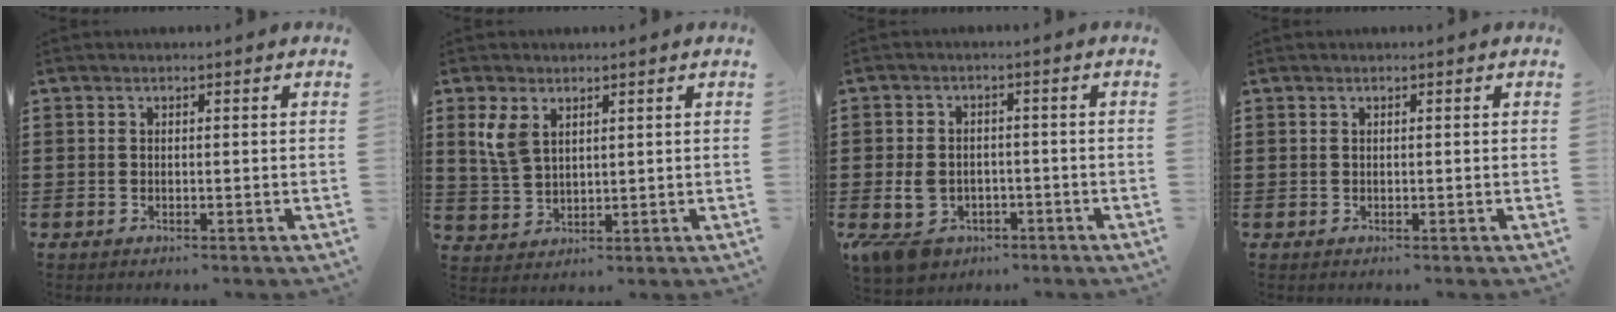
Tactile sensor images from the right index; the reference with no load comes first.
{"total": 4.6, "force": [2.3, 2.7, 2.8], "torque": [-0.073, 0.006, 0.041]}
{"total": 4.4, "force": [-2.3, 3.1, 2.2], "torque": [-0.072, -0.002, -0.052]}
{"total": 0.0}